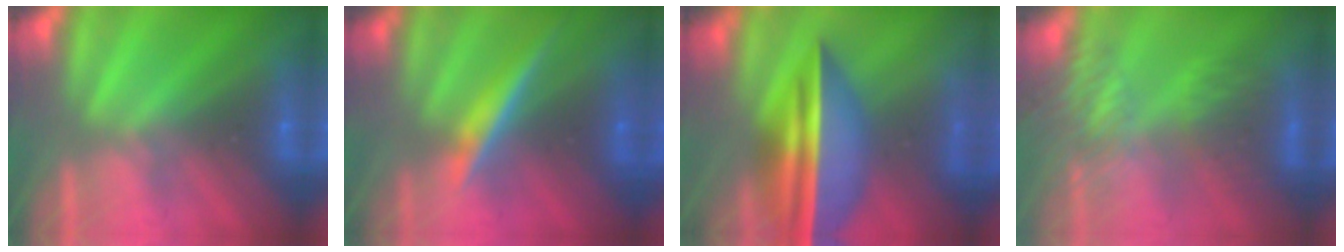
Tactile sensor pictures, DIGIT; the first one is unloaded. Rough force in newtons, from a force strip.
{"total": 3.8}
{"total": 7.5}
{"total": 4.9}